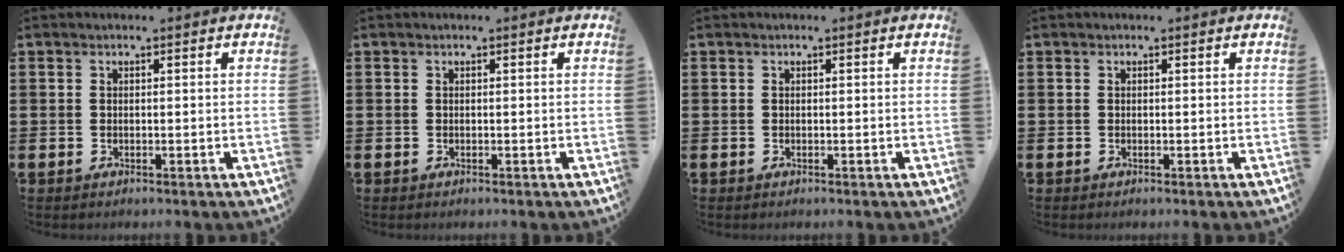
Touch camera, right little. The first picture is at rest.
{"total": 0.0}
{"total": 0.0}
{"total": 0.0}